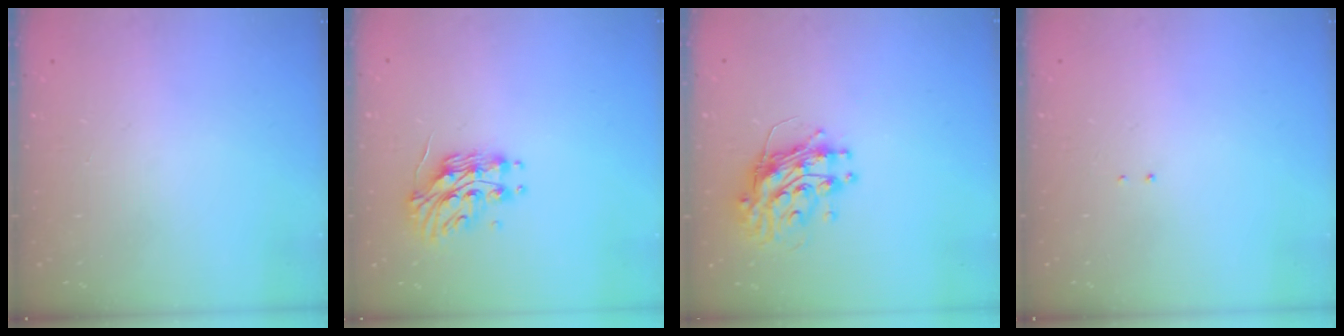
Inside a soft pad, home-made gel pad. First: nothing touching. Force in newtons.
{"total": 11.8, "press": 11.8, "slide": 0.6}
{"total": 11.4, "press": 11.3, "slide": 1.1}
{"total": 1.3, "press": 1.2, "slide": 0.6}